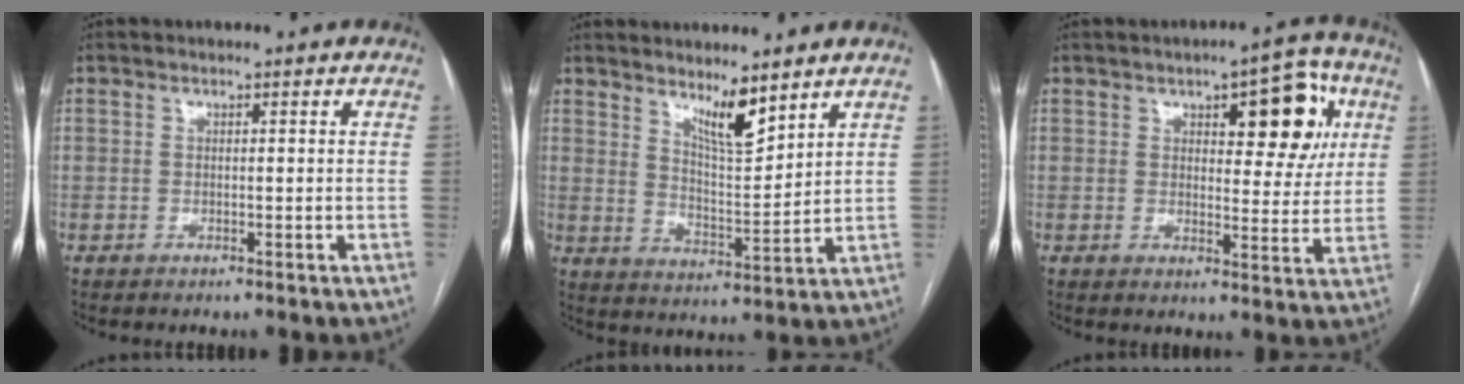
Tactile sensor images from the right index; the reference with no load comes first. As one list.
[{"total": 6.8, "force": [5.2, 0.9, 4.3], "torque": [-0.080, -0.018, 0.095]}, {"total": 10.9, "force": [4.2, 4.2, 9.2], "torque": [-0.106, 0.022, 0.054]}]